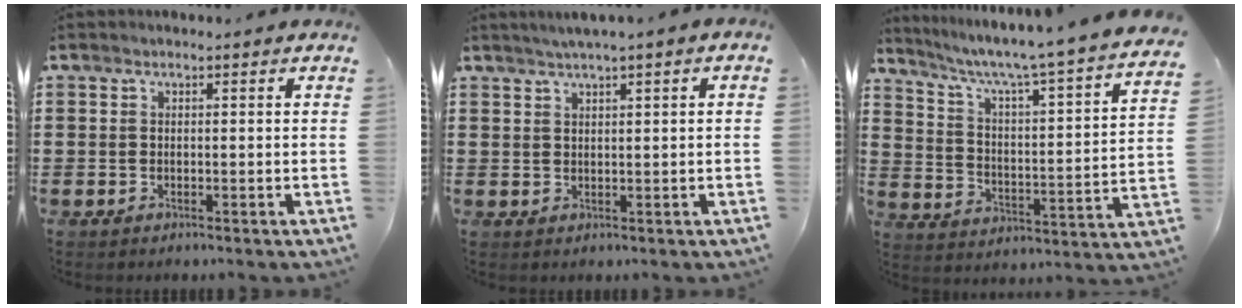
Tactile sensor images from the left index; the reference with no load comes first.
{"total": 1.4, "force": [0.9, -0.3, 1.1], "torque": [-0.018, -0.002, 0.017]}
{"total": 5.1, "force": [4.2, -0.8, 2.9], "torque": [-0.075, -0.049, 0.056]}